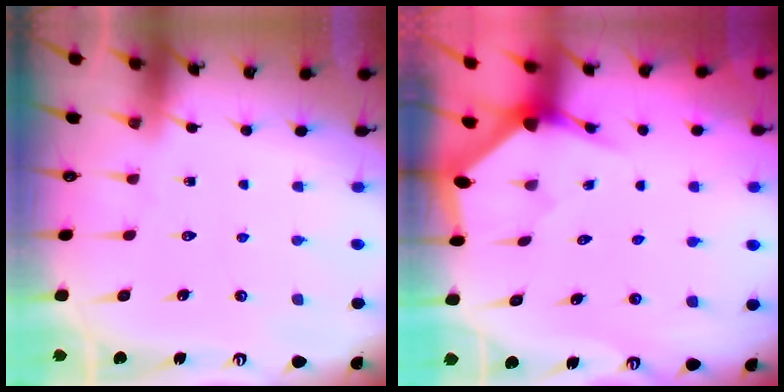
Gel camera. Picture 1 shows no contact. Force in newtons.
{"total": 3.2, "press": 3.2, "slide": 0.3}